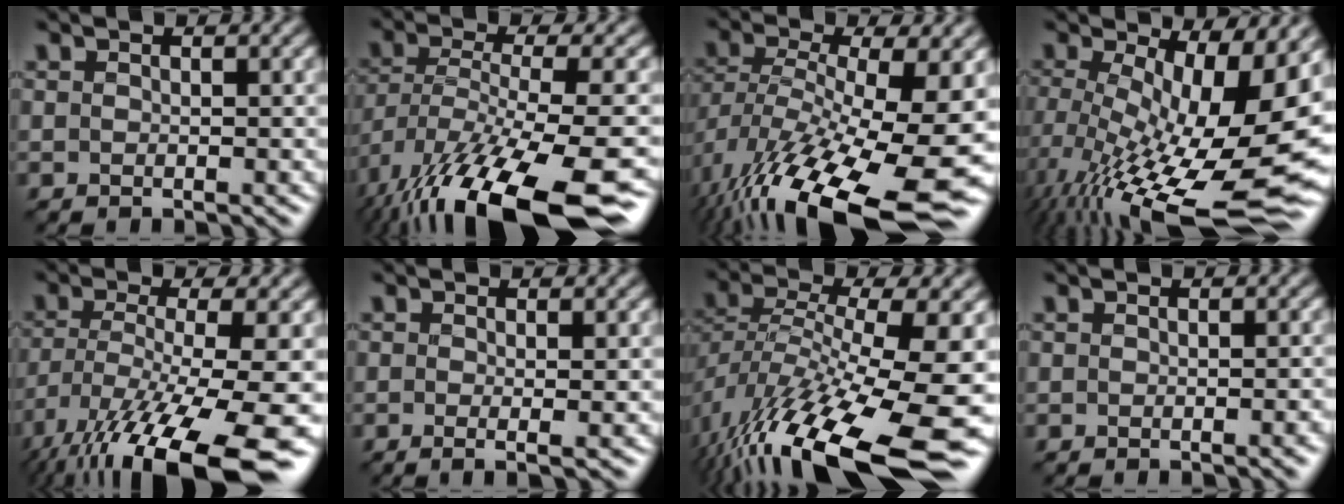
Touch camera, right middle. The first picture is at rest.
{"total": 16.5, "force": [-10.2, 4.9, 11.9], "torque": [-0.248, -0.037, -0.153]}
{"total": 16.2, "force": [-6.4, 6.2, 13.6], "torque": [-0.277, -0.031, -0.091]}
{"total": 17.5, "force": [-2.5, 6.7, 15.9], "torque": [-0.256, -0.028, -0.025]}
{"total": 15.2, "force": [-8.6, 4.1, 11.9], "torque": [-0.235, -0.029, -0.130]}
{"total": 1.9, "force": [-0.1, 0.7, 1.8], "torque": [-0.023, -0.002, -0.009]}
{"total": 14.6, "force": [-6.0, 5.1, 12.4], "torque": [-0.241, -0.005, -0.098]}
{"total": 1.9, "force": [-0.5, 0.6, 1.7], "torque": [-0.007, 0.003, -0.004]}